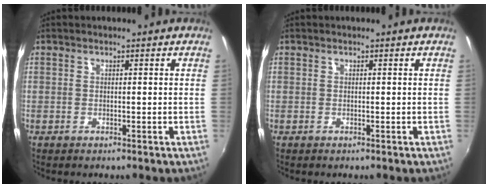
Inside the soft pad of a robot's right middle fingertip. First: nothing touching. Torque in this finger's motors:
{"motor_torque": [0.00, 0.00, 0.00, 0.00]}